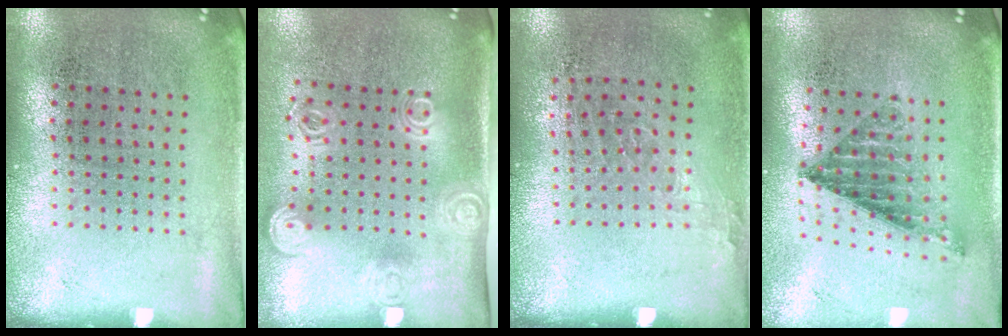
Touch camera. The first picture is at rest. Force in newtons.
{"total": 2.0, "press": 1.4, "slide": 1.4}
{"total": 1.0, "press": 0.7, "slide": 0.6}
{"total": 0.9, "press": 0.9, "slide": 0.3}